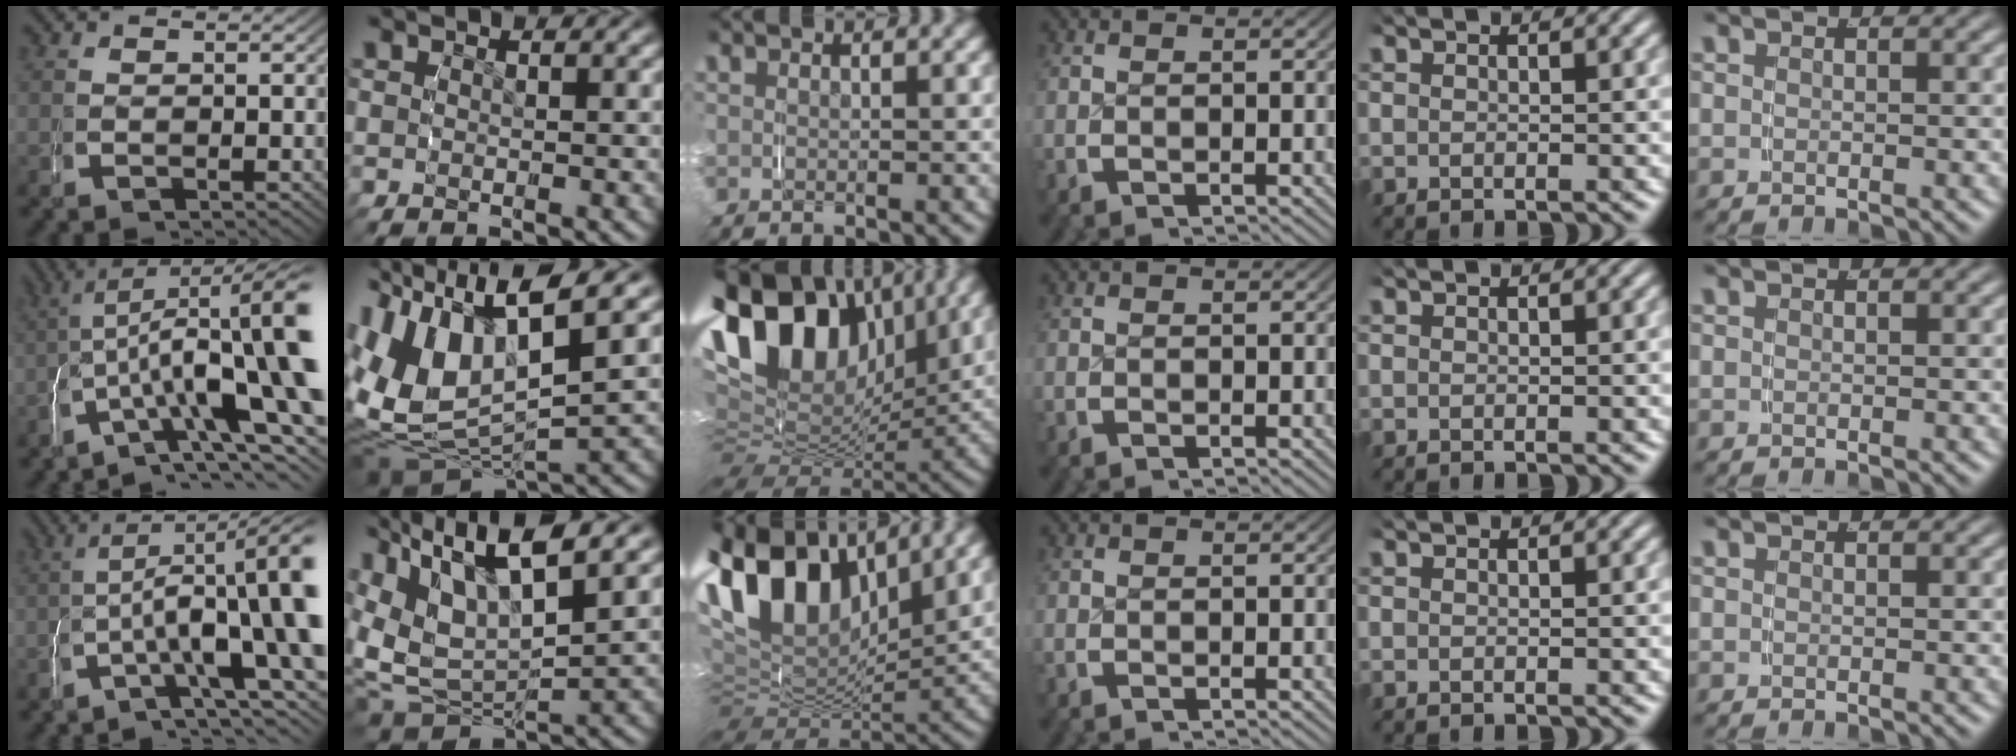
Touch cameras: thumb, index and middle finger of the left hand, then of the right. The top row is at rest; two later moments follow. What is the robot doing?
{"motion": "grasp_and_lifting", "object": "keyboard"}